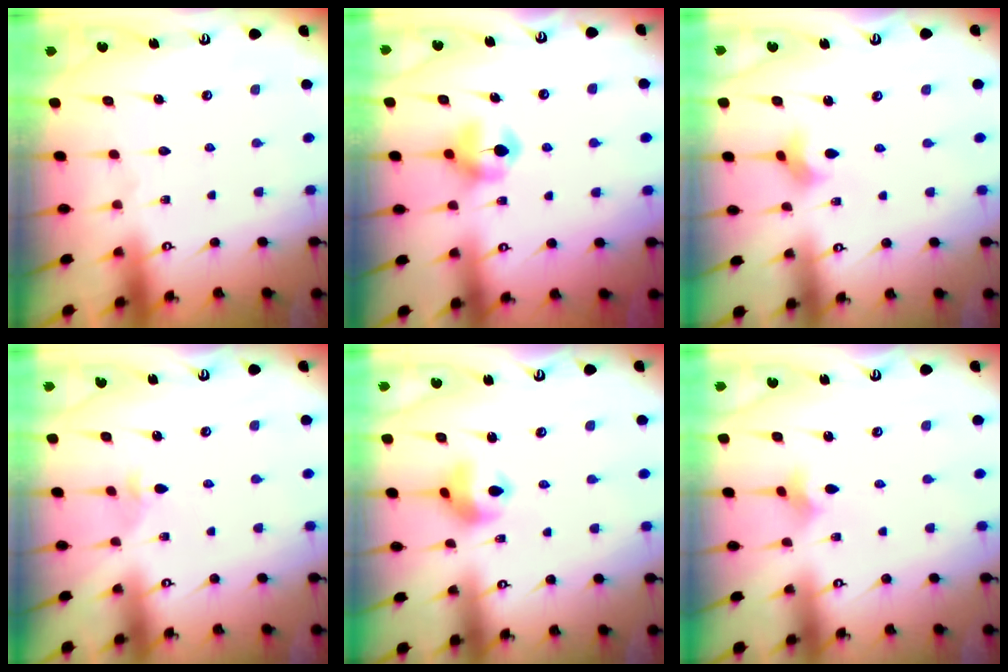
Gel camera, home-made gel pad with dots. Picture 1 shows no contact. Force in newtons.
{"total": 6.5, "press": 6.5, "slide": 0.7}
{"total": 2.5, "press": 2.4, "slide": 0.5}
{"total": 2.4, "press": 2.3, "slide": 0.6}
{"total": 7.2, "press": 7.2, "slide": 0.4}
{"total": 1.7, "press": 1.7, "slide": 0.4}